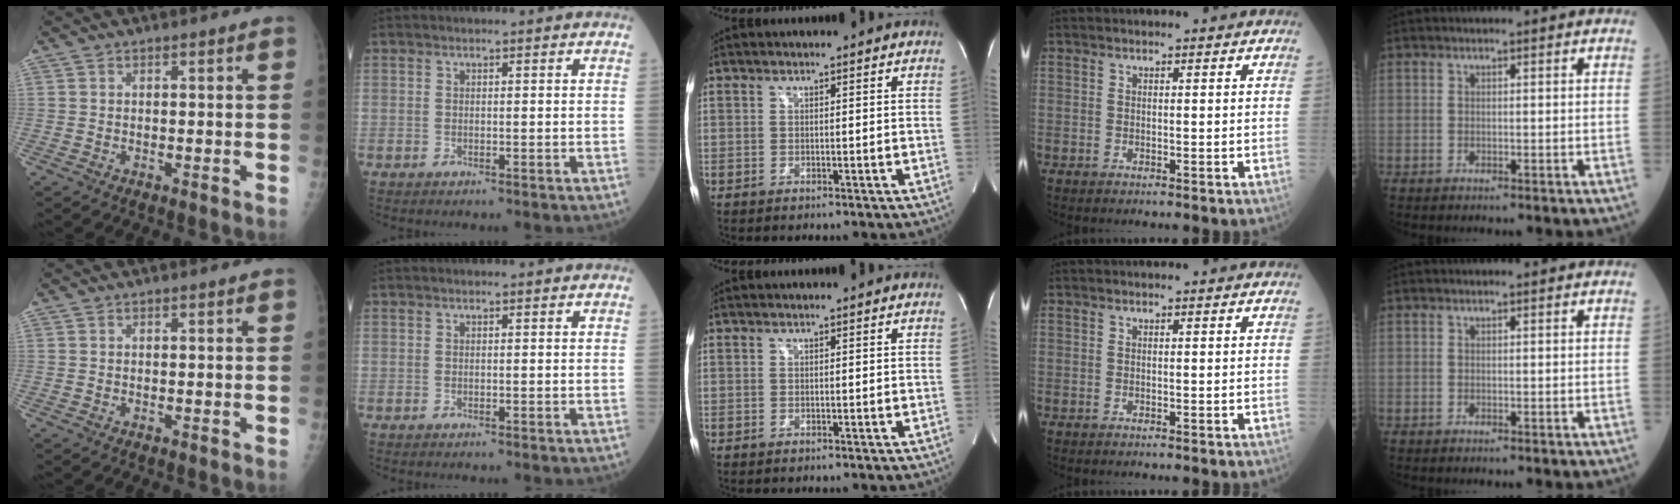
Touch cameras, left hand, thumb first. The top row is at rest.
{}